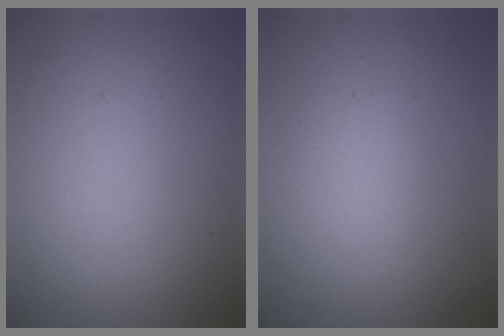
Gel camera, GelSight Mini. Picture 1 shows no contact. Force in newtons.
{"total": 1.6, "press": 1.6, "slide": 0.1}